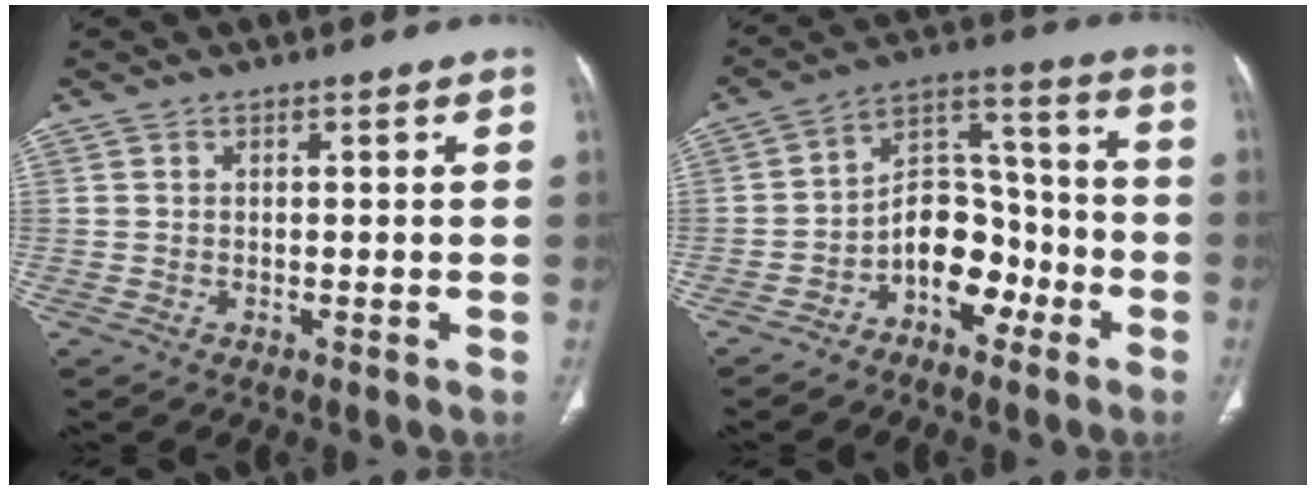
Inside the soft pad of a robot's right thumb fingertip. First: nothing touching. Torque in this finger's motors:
{"motor_torque": [2.97, 2.04, 1.04, -0.99, 0.05]}